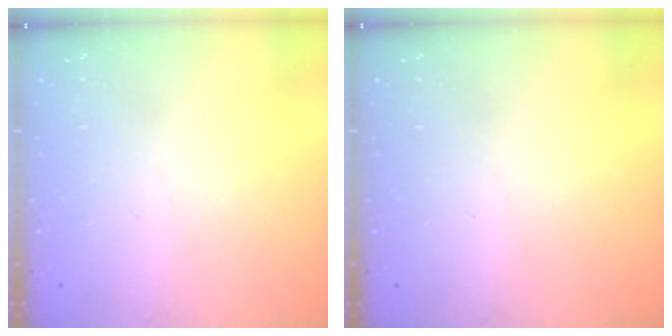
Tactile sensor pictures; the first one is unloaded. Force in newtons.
{"total": 0.0}